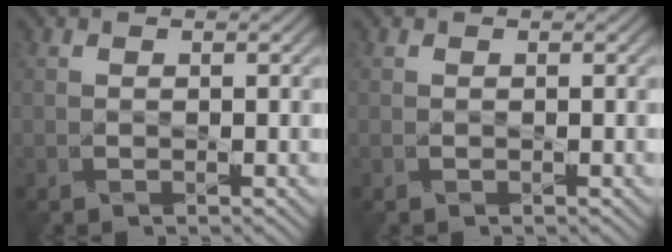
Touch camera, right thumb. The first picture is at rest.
{"total": 0.0}